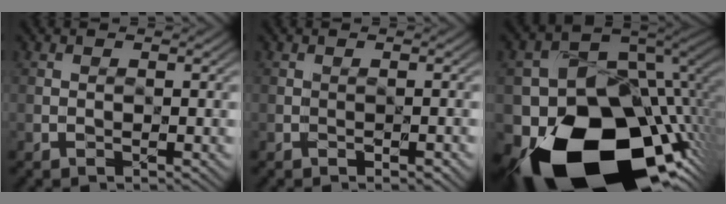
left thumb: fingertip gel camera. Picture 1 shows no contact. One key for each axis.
{"total": 0.9, "fx": -0.7, "fy": 0.1, "fz": 0.5, "tx": -0.008, "ty": 0.002, "tz": -0.010}
{"total": 19.1, "fx": -7.4, "fy": 13.0, "fz": 11.8, "tx": -0.238, "ty": -0.058, "tz": -0.099}